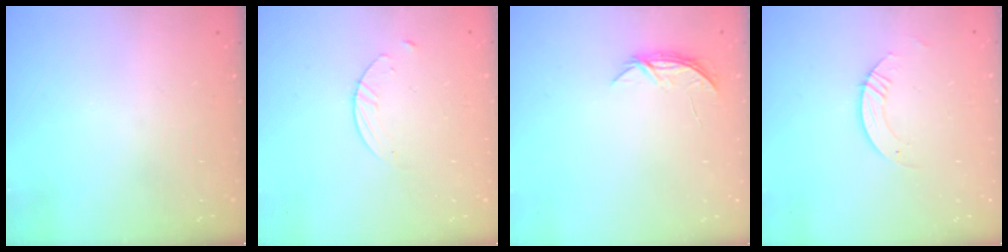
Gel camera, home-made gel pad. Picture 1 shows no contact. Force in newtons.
{"total": 2.7, "press": 2.6, "slide": 0.3}
{"total": 4.4, "press": 4.3, "slide": 0.5}
{"total": 3.2, "press": 3.2, "slide": 0.3}